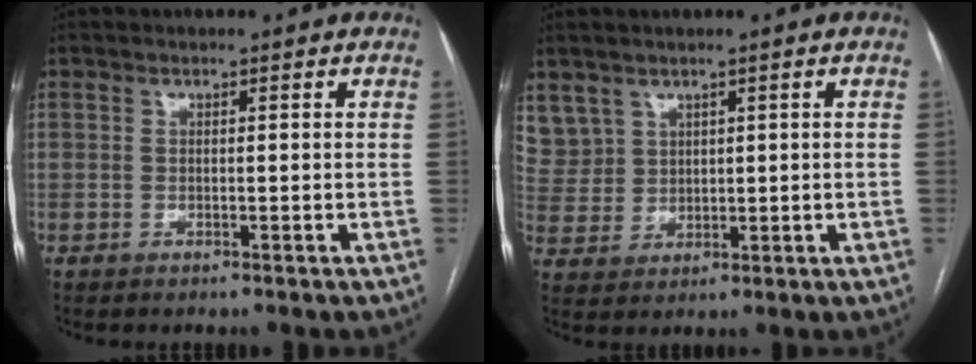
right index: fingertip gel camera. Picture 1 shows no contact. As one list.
[{"total": 7.3, "force": [4.4, 5.7, 1.0], "torque": [-0.036, 0.021, 0.108]}]